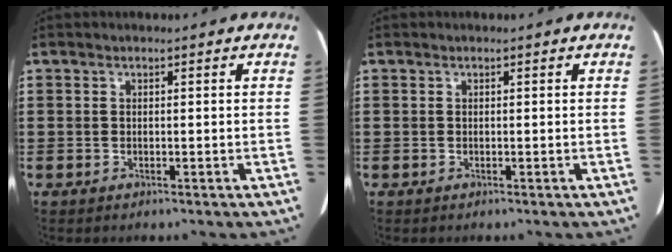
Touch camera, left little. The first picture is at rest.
{"total": 0.0}